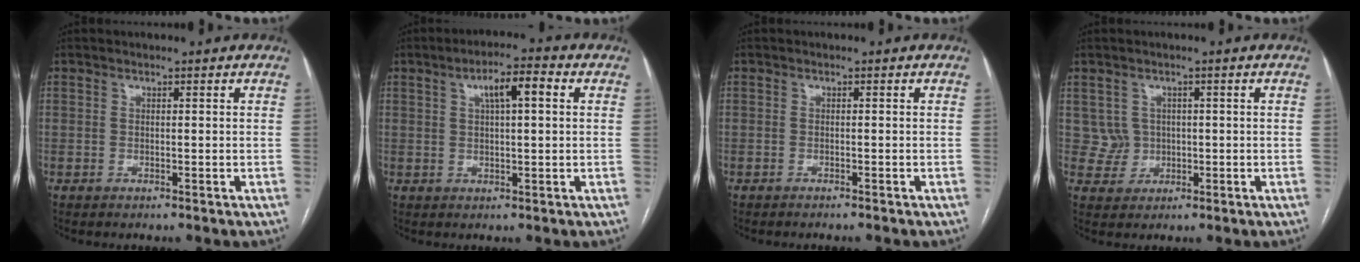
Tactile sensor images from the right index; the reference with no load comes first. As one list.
[{"total": 5.9, "force": [2.0, 1.2, 5.5], "torque": [-0.094, 0.015, 0.030]}, {"total": 1.6, "force": [-1.5, 0.1, 0.5], "torque": [-0.008, -0.002, -0.018]}, {"total": 3.2, "force": [0.4, 3.2, 0.0], "torque": [0.007, 0.010, 0.012]}]